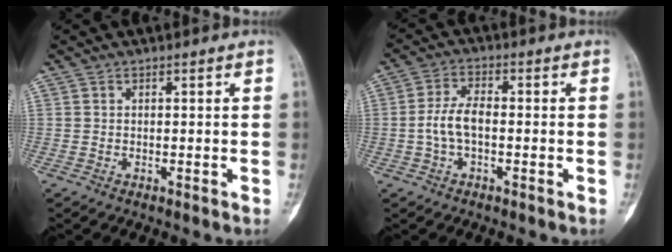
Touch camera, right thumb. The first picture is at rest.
{"total": 5.5, "force": [-1.0, 2.7, 4.7], "torque": [-0.097, 0.020, -0.024]}